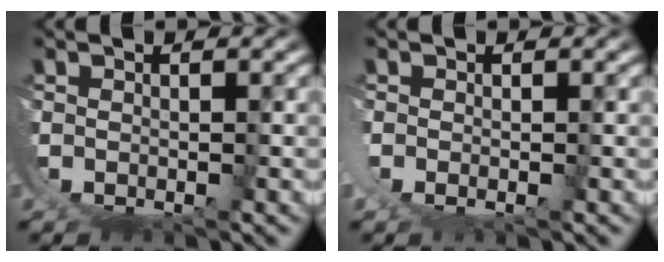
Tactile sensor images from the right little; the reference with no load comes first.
{"total": 1.0, "force": [-0.1, 0.2, 1.0], "torque": [-0.025, -0.007, 0.004]}